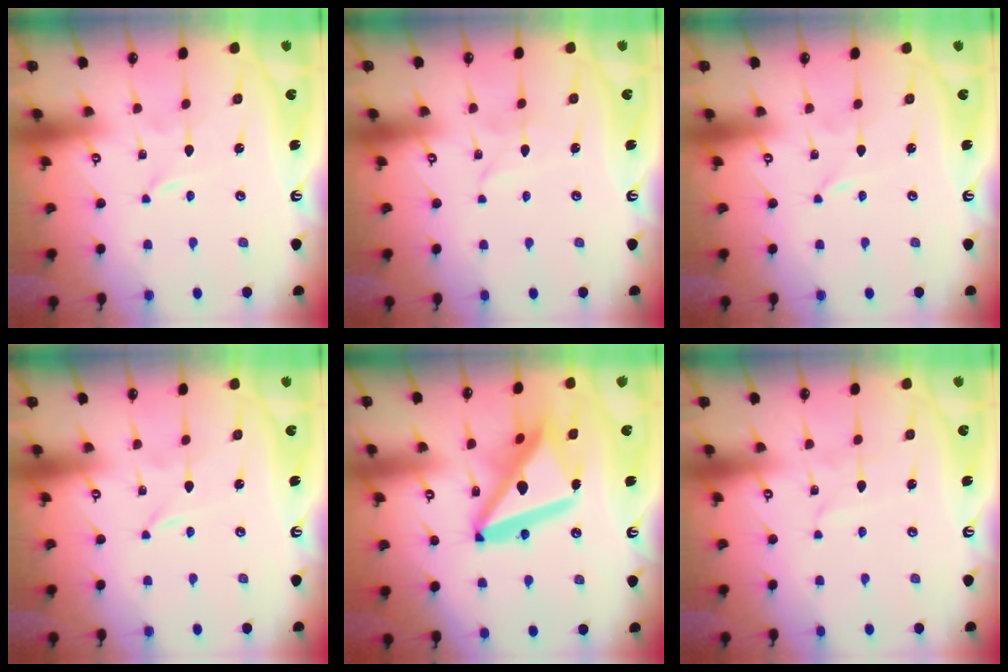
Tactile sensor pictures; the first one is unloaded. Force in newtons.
{"total": 2.7, "press": 2.7, "slide": 0.3}
{"total": 0.0}
{"total": 0.0}
{"total": 20.4, "press": 20.3, "slide": 2.2}
{"total": 2.3, "press": 2.3, "slide": 0.3}